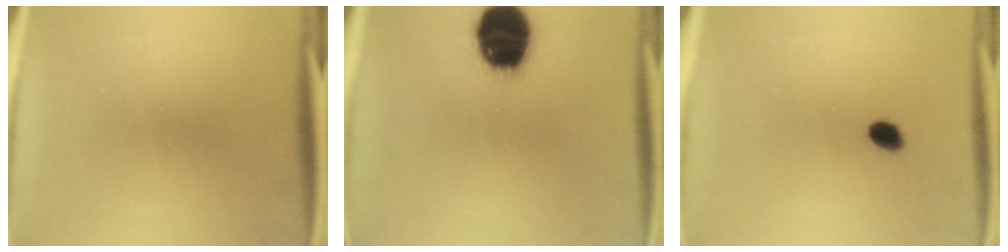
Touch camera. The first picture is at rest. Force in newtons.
{"total": 16.7}
{"total": 2.6}